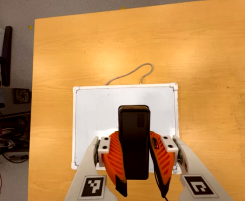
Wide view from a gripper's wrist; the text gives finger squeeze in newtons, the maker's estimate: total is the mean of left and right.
{"total": 8.1, "left": 6.0, "right": 10.2}